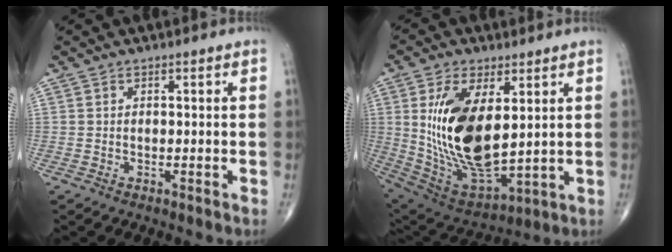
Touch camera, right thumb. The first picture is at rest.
{"total": 19.7, "force": [3.5, 9.6, 16.8], "torque": [-0.311, -0.026, 0.083]}